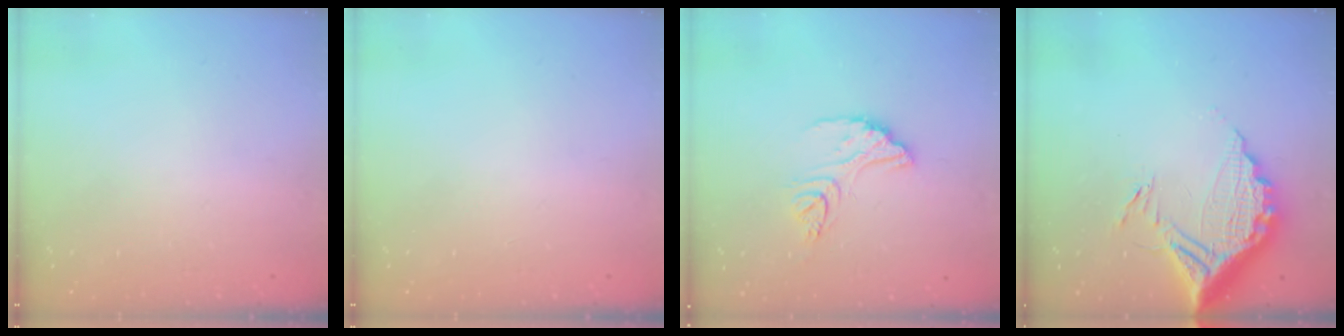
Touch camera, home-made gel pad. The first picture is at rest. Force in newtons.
{"total": 0.0}
{"total": 12.5, "press": 12.4, "slide": 1.0}
{"total": 14.7, "press": 14.7, "slide": 1.2}